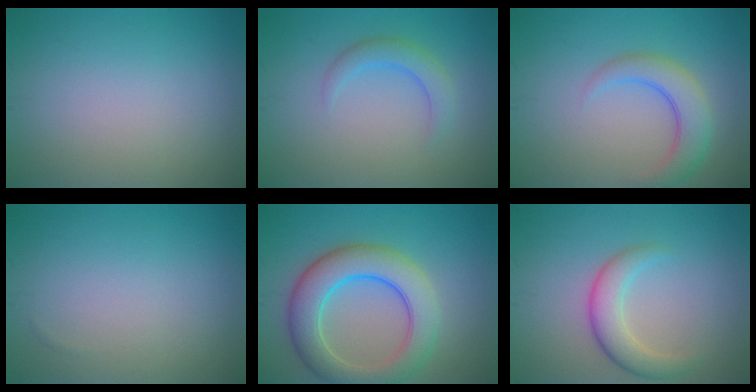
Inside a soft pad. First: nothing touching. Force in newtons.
{"total": 2.4, "press": 2.4, "slide": 0.1}
{"total": 4.1, "press": 4.1, "slide": 0.3}
{"total": 0.0}
{"total": 7.6, "press": 7.6, "slide": 0.5}
{"total": 3.5, "press": 3.5, "slide": 0.0}